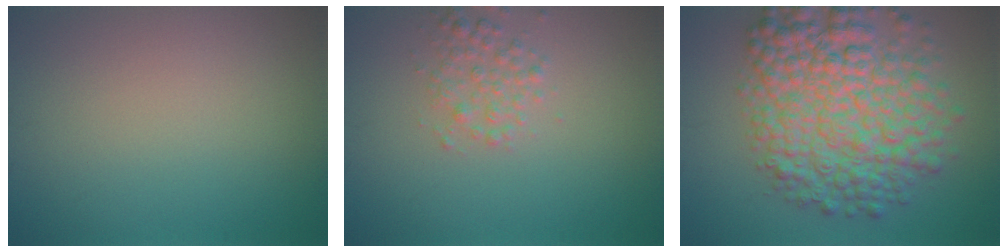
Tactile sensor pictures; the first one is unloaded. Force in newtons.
{"total": 2.1, "press": 2.1, "slide": 0.0}
{"total": 10.2, "press": 10.2, "slide": 0.2}